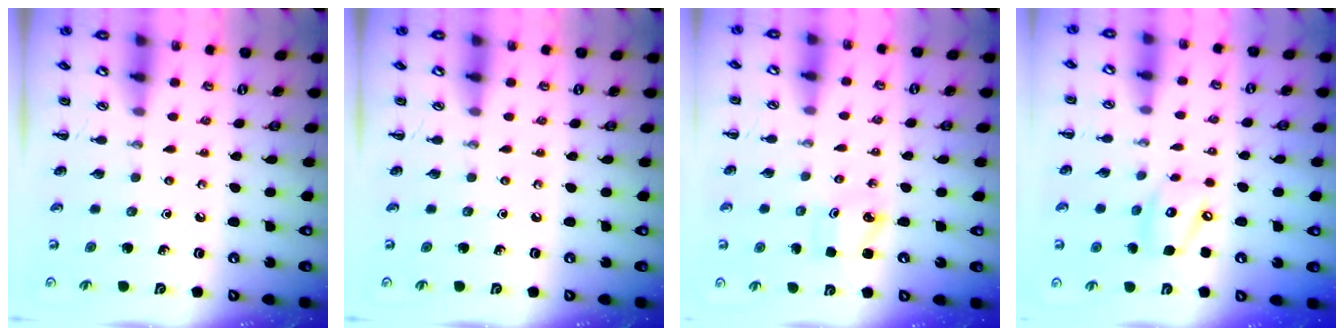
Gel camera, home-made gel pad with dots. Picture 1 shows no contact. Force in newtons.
{"total": 0.0}
{"total": 2.2, "press": 2.2, "slide": 0.3}
{"total": 9.4, "press": 9.2, "slide": 1.8}